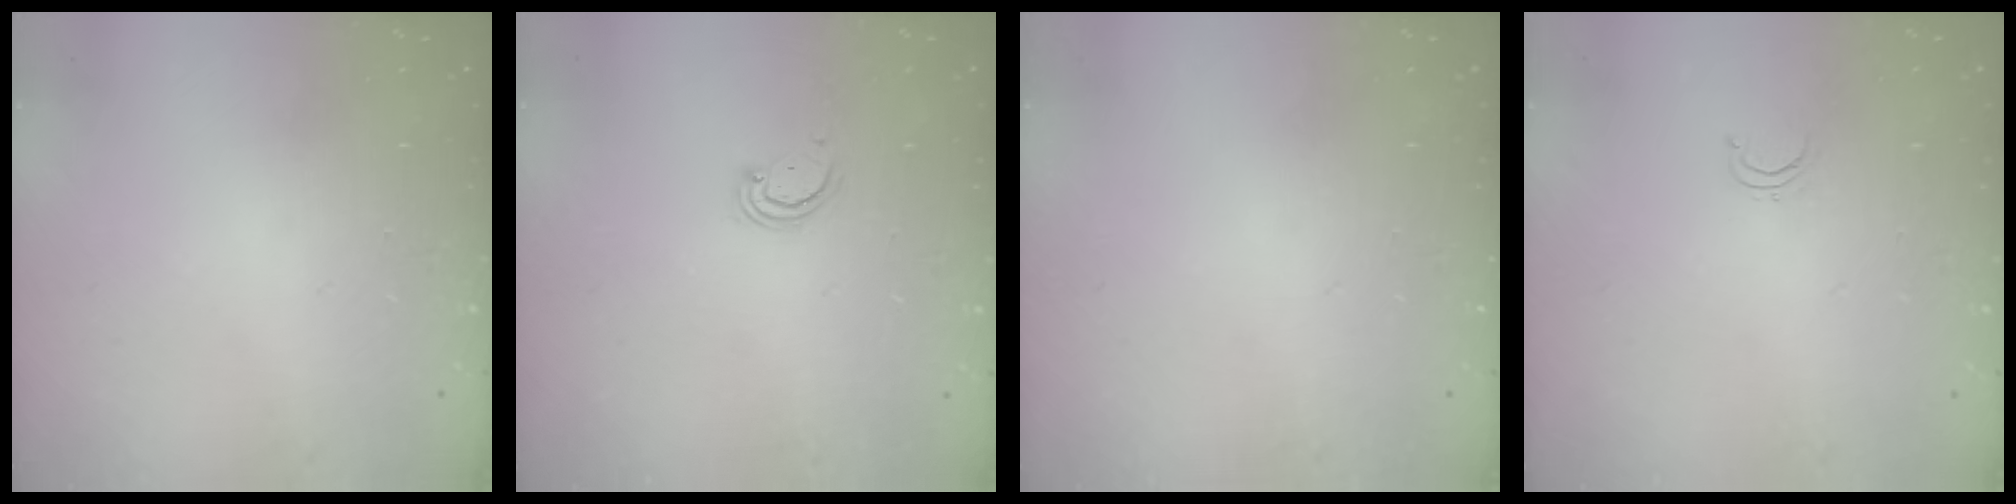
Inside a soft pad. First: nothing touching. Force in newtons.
{"total": 2.6, "press": 2.6, "slide": 0.3}
{"total": 0.0}
{"total": 2.8, "press": 2.8, "slide": 0.2}